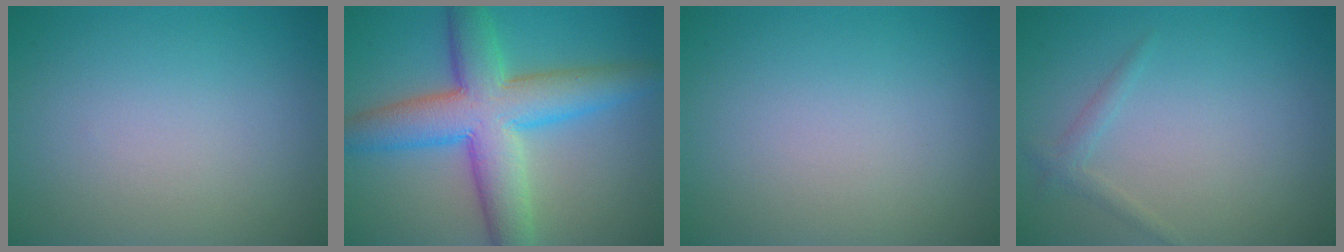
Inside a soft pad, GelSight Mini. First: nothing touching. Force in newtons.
{"total": 9.3, "press": 9.3, "slide": 0.1}
{"total": 0.0}
{"total": 1.1, "press": 1.1, "slide": 0.1}